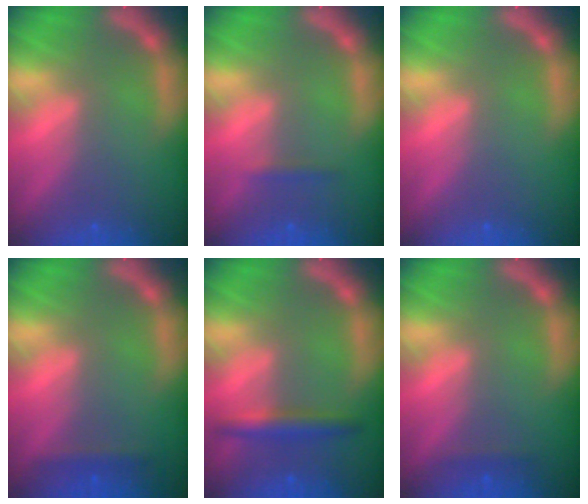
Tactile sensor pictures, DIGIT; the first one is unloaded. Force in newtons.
{"total": 0.9}
{"total": 0.0}
{"total": 1.4}
{"total": 3.0}
{"total": 0.9}